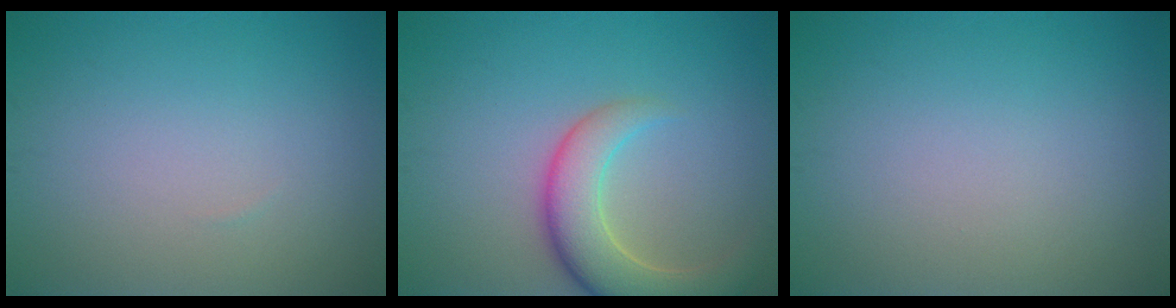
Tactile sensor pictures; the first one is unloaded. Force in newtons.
{"total": 6.1, "press": 6.0, "slide": 0.6}
{"total": 0.0}